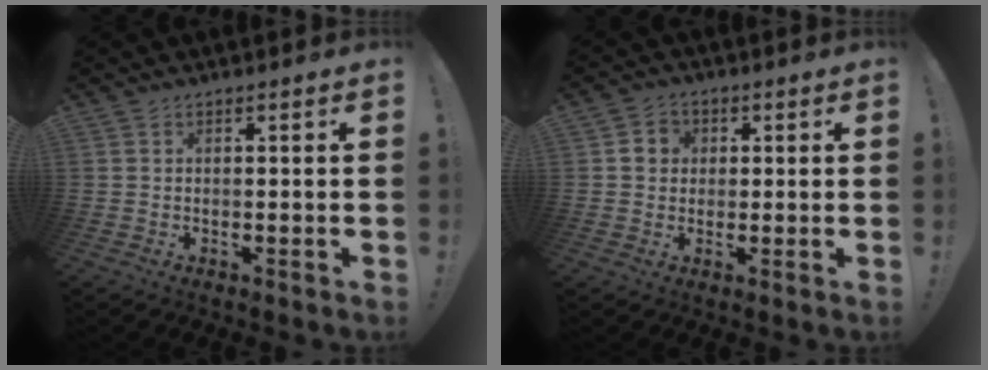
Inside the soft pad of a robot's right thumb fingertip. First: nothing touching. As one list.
[{"total": 5.0, "force": [0.7, 4.7, 1.8], "torque": [-0.029, 0.011, 0.014]}]